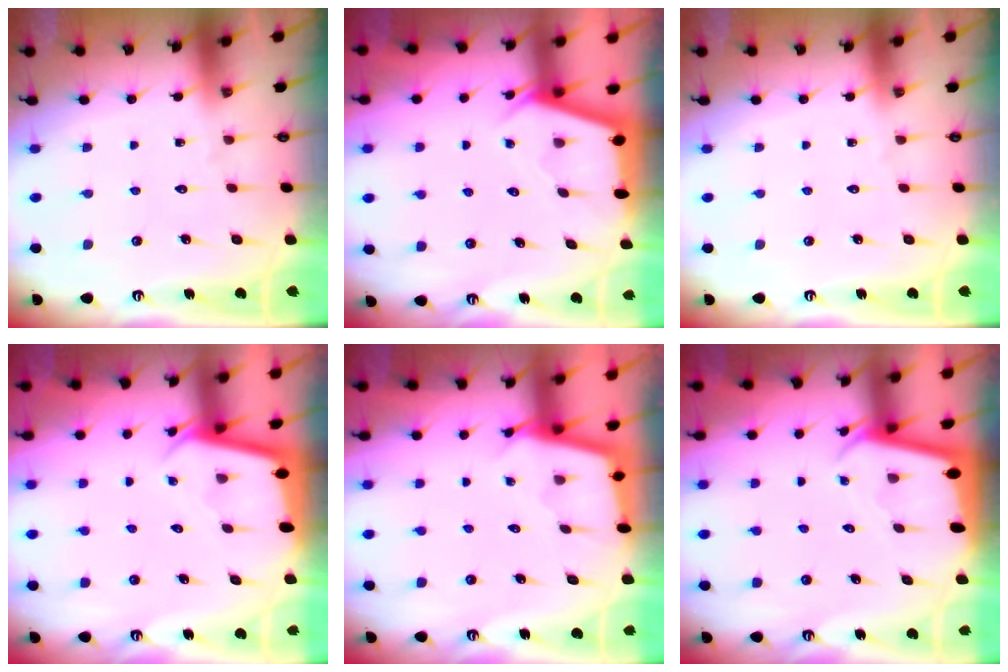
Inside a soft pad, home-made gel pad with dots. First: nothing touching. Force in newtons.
{"total": 2.8, "press": 2.8, "slide": 0.3}
{"total": 0.0}
{"total": 2.5, "press": 2.5, "slide": 0.1}
{"total": 2.2, "press": 2.2, "slide": 0.2}
{"total": 2.2, "press": 2.2, "slide": 0.2}